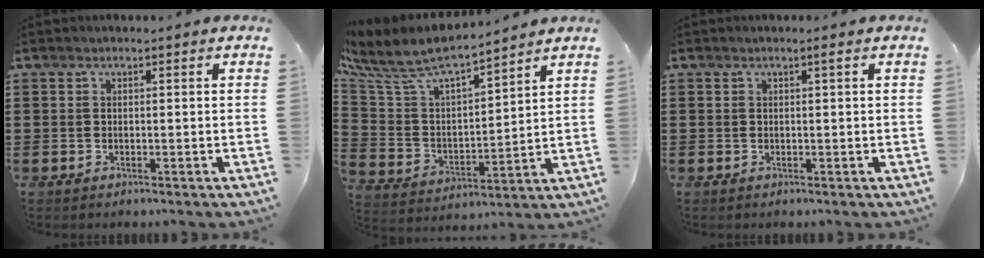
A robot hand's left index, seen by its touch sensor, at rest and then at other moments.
{"total": 8.7, "force": [7.7, 1.9, 3.4], "torque": [-0.104, -0.048, 0.131]}
{"total": 0.8, "force": [0.3, -0.1, 0.8], "torque": [-0.014, -0.003, 0.005]}